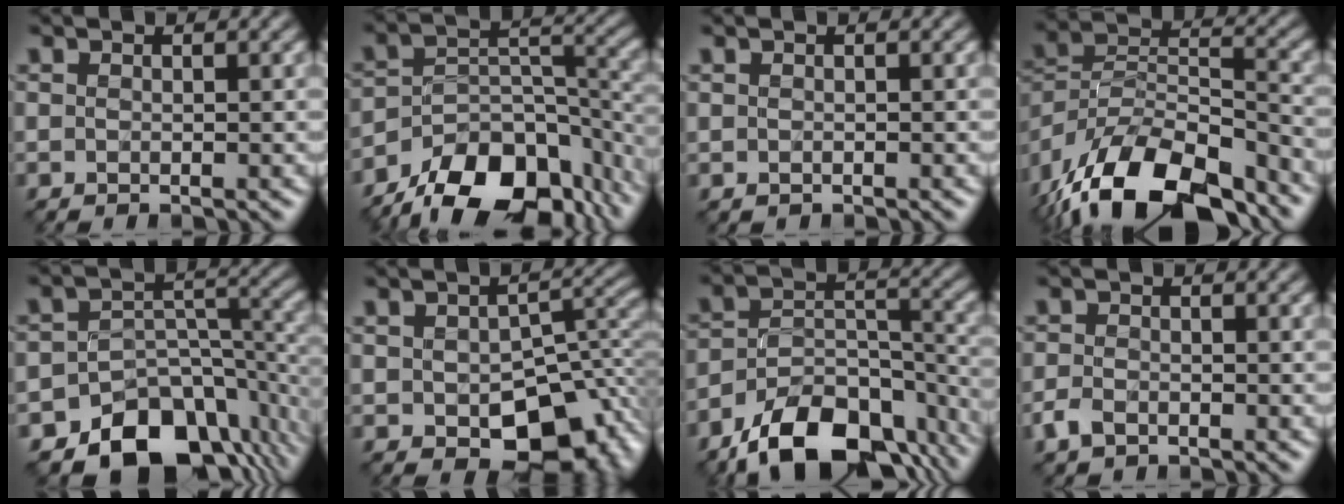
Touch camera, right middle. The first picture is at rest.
{"total": 13.6, "force": [-10.2, 6.4, 6.4], "torque": [-0.122, 0.002, -0.158]}
{"total": 0.0}
{"total": 15.0, "force": [-11.1, 6.1, 8.1], "torque": [-0.170, 0.006, -0.191]}
{"total": 11.7, "force": [-8.3, 7.0, 4.6], "torque": [-0.063, -0.013, -0.123]}
{"total": 9.6, "force": [-3.6, 5.8, 6.8], "torque": [-0.092, -0.021, -0.039]}
{"total": 12.4, "force": [-9.0, 5.7, 6.3], "torque": [-0.116, 0.002, -0.150]}
{"total": 1.5, "force": [-1.1, 0.9, 0.5], "torque": [-0.011, 0.001, -0.024]}